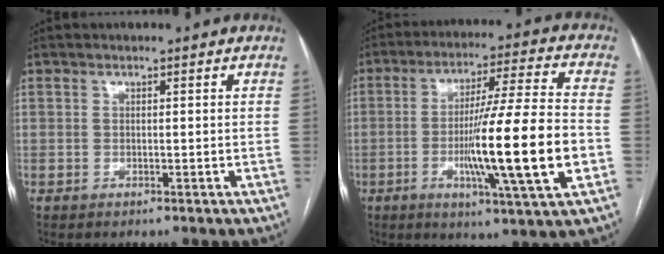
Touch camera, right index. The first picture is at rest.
{"total": 17.8, "force": [-3.8, -0.3, 17.4], "torque": [-0.292, -0.013, -0.066]}